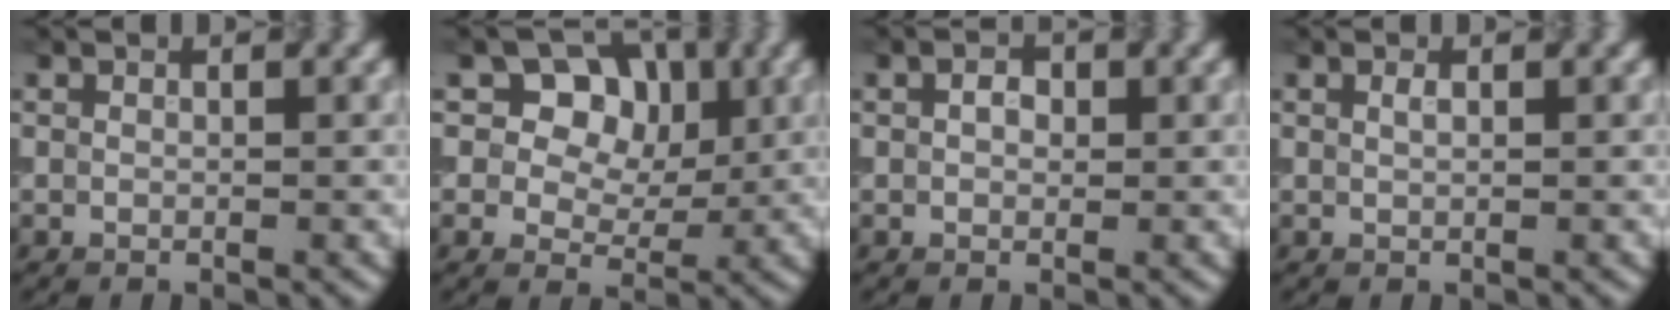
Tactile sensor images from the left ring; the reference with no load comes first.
{"total": 6.2, "force": [2.1, 4.8, 3.3], "torque": [-0.051, 0.007, 0.015]}
{"total": 1.5, "force": [0.3, 1.0, 1.0], "torque": [-0.015, 0.002, 0.001]}
{"total": 0.6, "force": [0.3, 0.3, 0.5], "torque": [-0.011, 0.002, 0.005]}